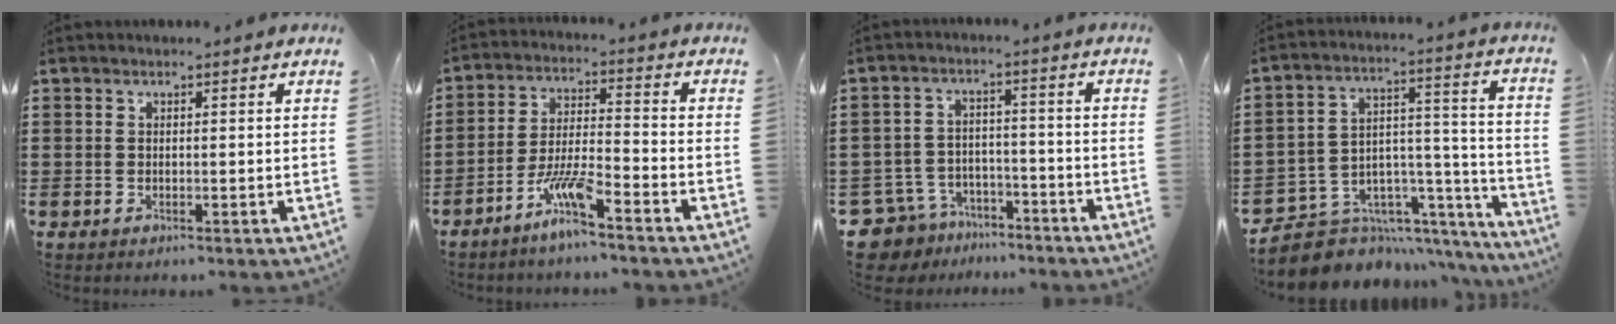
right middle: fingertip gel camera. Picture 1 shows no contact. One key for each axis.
{"total": 7.0, "fx": -5.1, "fy": 0.5, "fz": 4.7, "tx": -0.112, "ty": -0.013, "tz": -0.102}
{"total": 6.0, "fx": -5.6, "fy": 2.0, "fz": 0.6, "tx": -0.042, "ty": 0.006, "tz": -0.120}
{"total": 6.5, "fx": -5.3, "fy": 3.7, "fz": 0.4, "tx": -0.021, "ty": -0.006, "tz": -0.097}